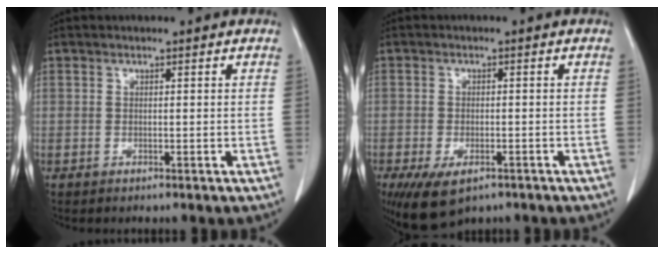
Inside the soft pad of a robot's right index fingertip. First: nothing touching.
{"total": 7.4, "force": [-4.6, 3.5, 4.6], "torque": [-0.078, -0.009, -0.070]}